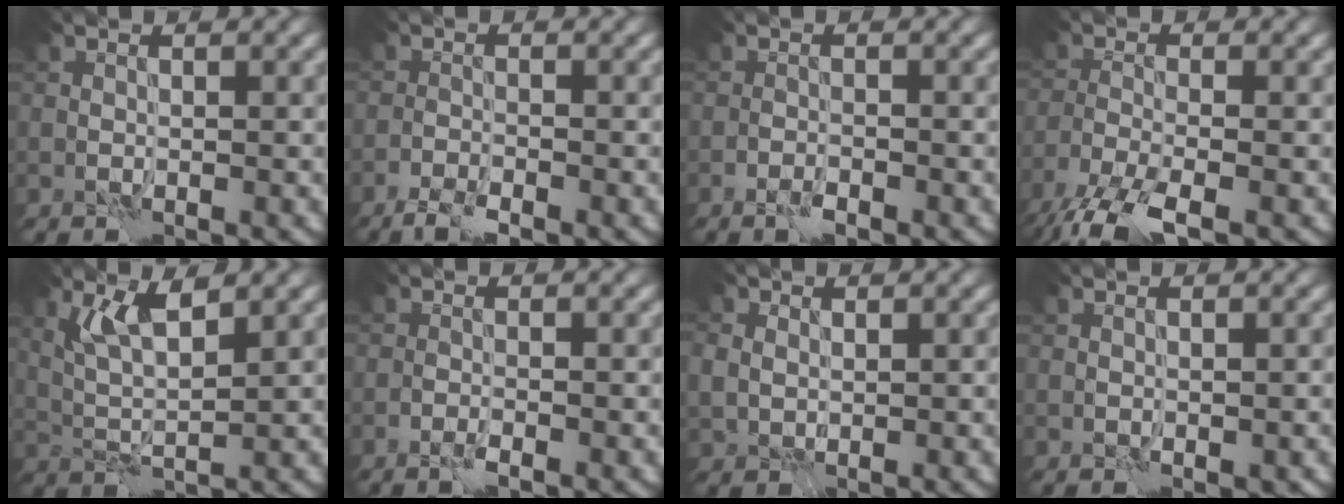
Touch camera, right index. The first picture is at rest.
{"total": 2.2, "force": [-1.8, 0.5, 1.2], "torque": [-0.031, -0.002, -0.038]}
{"total": 1.2, "force": [-0.9, 0.4, 0.8], "torque": [-0.016, -0.001, -0.019]}
{"total": 6.2, "force": [-4.3, 1.8, 4.1], "torque": [-0.086, -0.022, -0.090]}
{"total": 3.7, "force": [2.2, 0.9, 2.9], "torque": [-0.067, -0.006, 0.045]}
{"total": 0.9, "force": [-0.6, 0.1, 0.7], "torque": [-0.016, 0.000, -0.015]}
{"total": 2.1, "force": [0.8, 1.8, 0.8], "torque": [-0.021, 0.000, 0.017]}
{"total": 0.9, "force": [-0.1, 0.8, 0.5], "torque": [-0.009, -0.005, 0.001]}